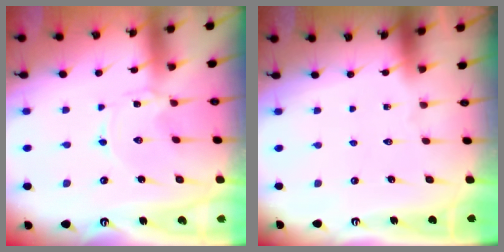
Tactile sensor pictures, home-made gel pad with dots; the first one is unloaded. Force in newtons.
{"total": 0.0}